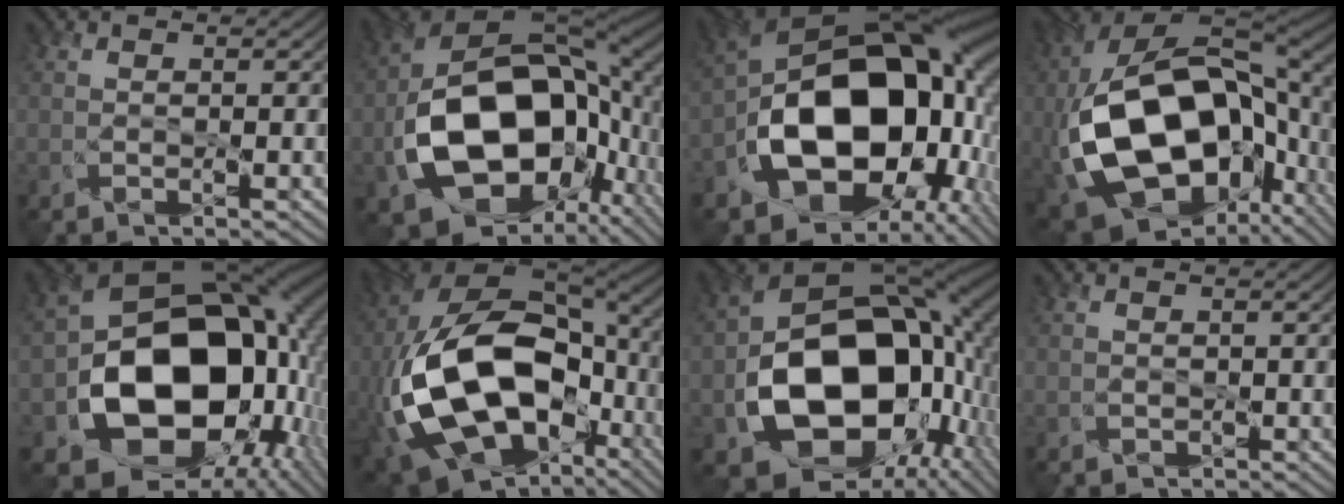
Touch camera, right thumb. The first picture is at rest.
{"total": 15.9, "force": [-2.8, 11.5, 10.6], "torque": [-0.193, -0.016, -0.051]}
{"total": 17.4, "force": [-3.6, 12.4, 11.6], "torque": [-0.204, -0.017, -0.047]}
{"total": 18.4, "force": [-2.0, 12.5, 13.4], "torque": [-0.322, -0.014, -0.021]}
{"total": 18.0, "force": [-1.9, 14.7, 10.2], "torque": [-0.194, -0.043, -0.003]}
{"total": 18.8, "force": [-3.5, 12.6, 13.6], "torque": [-0.337, -0.020, -0.047]}
{"total": 16.4, "force": [-2.7, 13.1, 9.6], "torque": [-0.153, -0.031, -0.034]}
{"total": 0.8, "force": [0.2, 0.0, -0.8], "torque": [0.016, 0.001, 0.002]}